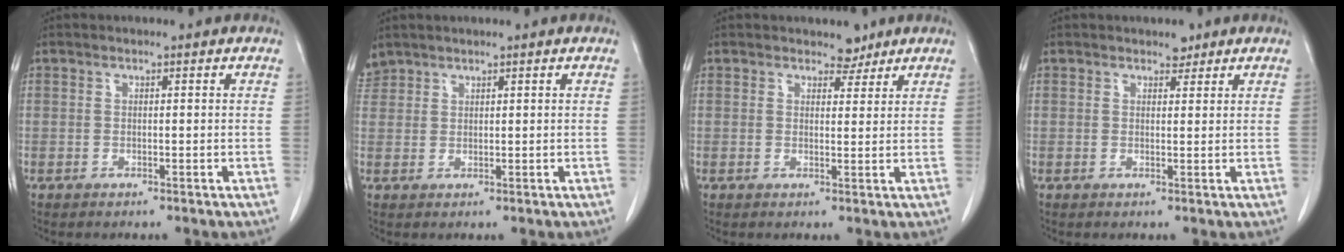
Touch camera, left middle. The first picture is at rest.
{"total": 2.1, "force": [1.9, 0.7, -0.2], "torque": [0.000, 0.015, 0.041]}
{"total": 2.4, "force": [1.9, 1.3, 0.3], "torque": [0.002, -0.002, 0.024]}
{"total": 1.4, "force": [1.1, 0.8, 0.3], "torque": [-0.004, 0.000, 0.013]}